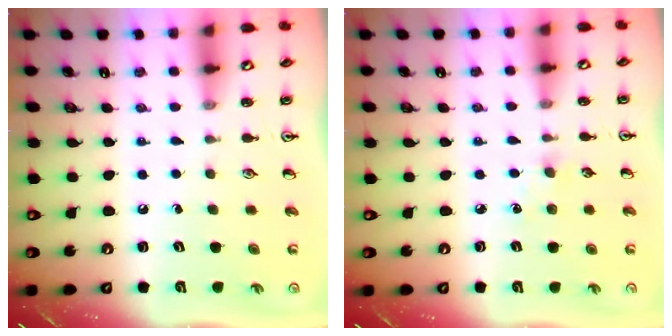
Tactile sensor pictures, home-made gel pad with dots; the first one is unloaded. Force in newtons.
{"total": 3.0, "press": 2.9, "slide": 0.4}